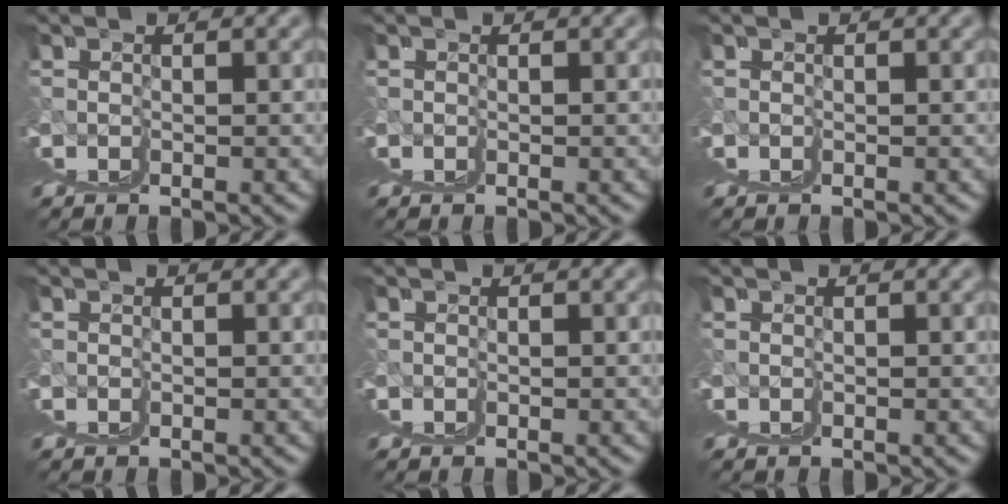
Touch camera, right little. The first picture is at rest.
{"total": 0.0}
{"total": 0.0}
{"total": 0.0}
{"total": 0.0}
{"total": 0.0}